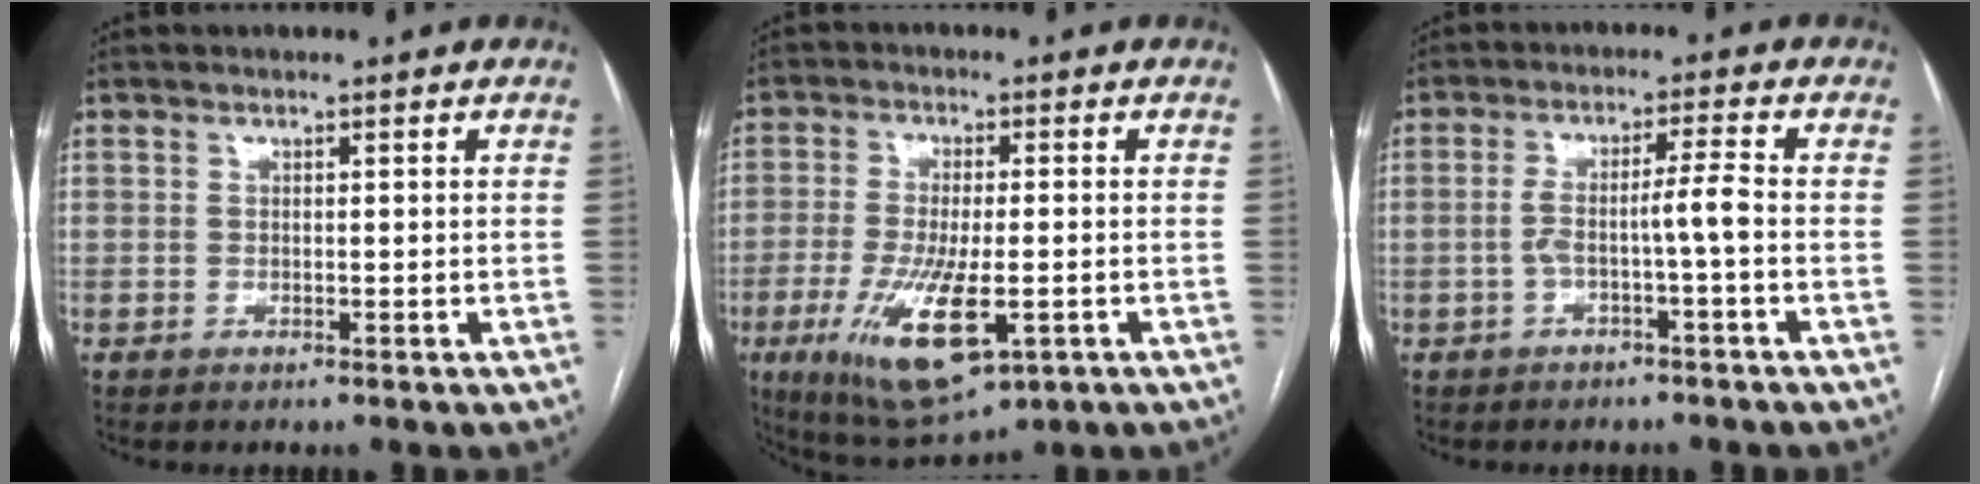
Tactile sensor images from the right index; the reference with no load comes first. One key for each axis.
{"total": 13.0, "fx": -4.2, "fy": 3.8, "fz": 11.6, "tx": -0.220, "ty": -0.026, "tz": -0.058}
{"total": 4.3, "fx": -1.3, "fy": -0.6, "fz": 4.1, "tx": -0.077, "ty": 0.021, "tz": -0.018}